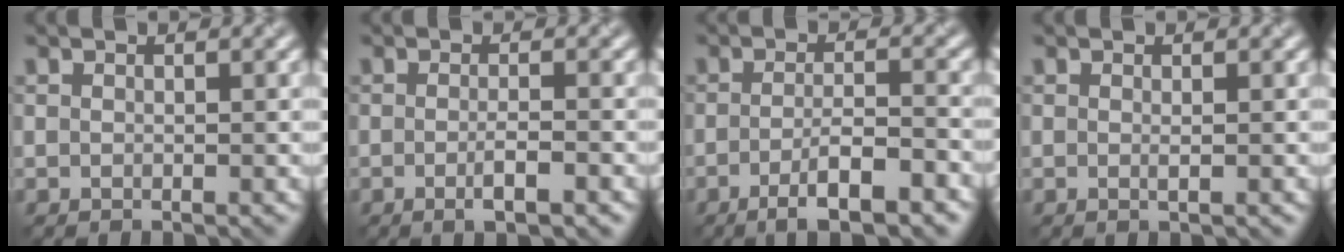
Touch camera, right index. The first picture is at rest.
{"total": 2.5, "force": [-0.8, 0.6, 2.3], "torque": [-0.034, -0.002, -0.014]}
{"total": 5.1, "force": [-2.6, 1.1, 4.2], "torque": [-0.069, 0.000, -0.045]}
{"total": 0.5, "force": [0.0, 0.0, 0.5], "torque": [-0.011, -0.001, 0.000]}